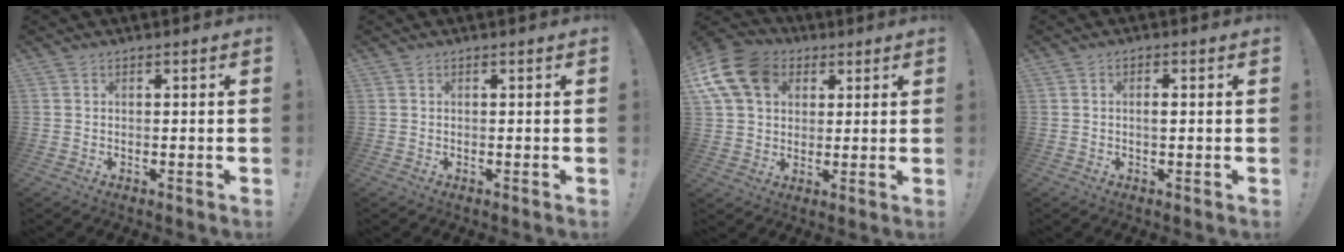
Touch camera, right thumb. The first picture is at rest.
{"total": 0.0}
{"total": 15.5, "force": [5.8, 11.6, 8.5], "torque": [-0.163, -0.018, 0.112]}
{"total": 1.3, "force": [-0.1, 0.4, 1.2], "torque": [-0.018, 0.001, -0.004]}